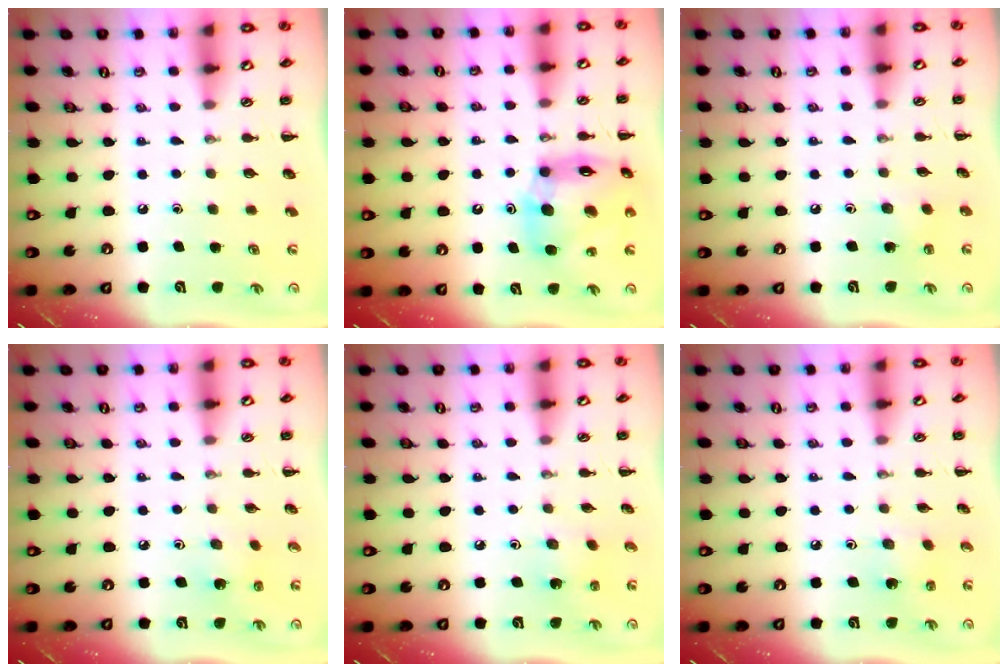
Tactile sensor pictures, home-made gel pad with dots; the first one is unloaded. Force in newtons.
{"total": 13.2, "press": 12.8, "slide": 3.2}
{"total": 3.4, "press": 3.2, "slide": 1.2}
{"total": 2.7, "press": 2.5, "slide": 0.9}
{"total": 1.8, "press": 1.7, "slide": 0.7}
{"total": 1.5, "press": 1.3, "slide": 0.6}